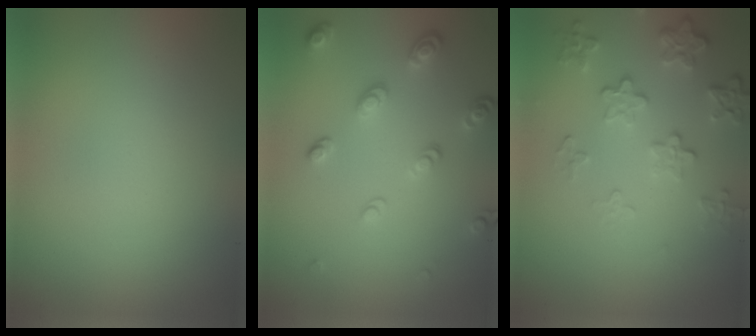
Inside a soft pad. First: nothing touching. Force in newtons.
{"total": 3.4, "press": 2.6, "slide": 2.2}
{"total": 4.2, "press": 3.1, "slide": 2.8}